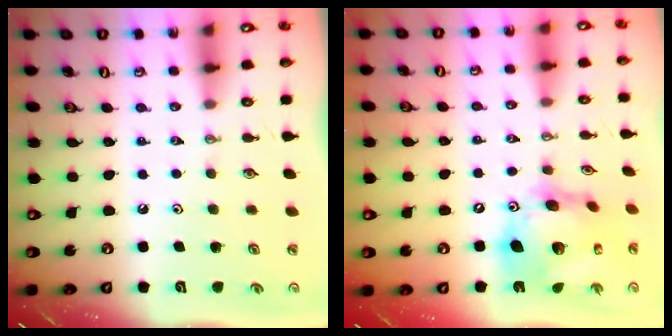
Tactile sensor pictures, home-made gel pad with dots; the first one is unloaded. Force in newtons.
{"total": 18.9, "press": 18.8, "slide": 2.2}